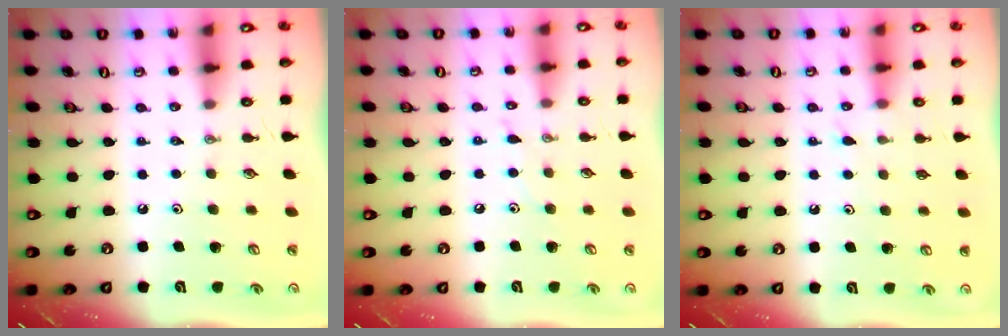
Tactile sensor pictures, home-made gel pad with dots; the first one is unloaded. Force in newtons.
{"total": 4.5, "press": 4.5, "slide": 0.1}
{"total": 5.0, "press": 4.9, "slide": 0.3}